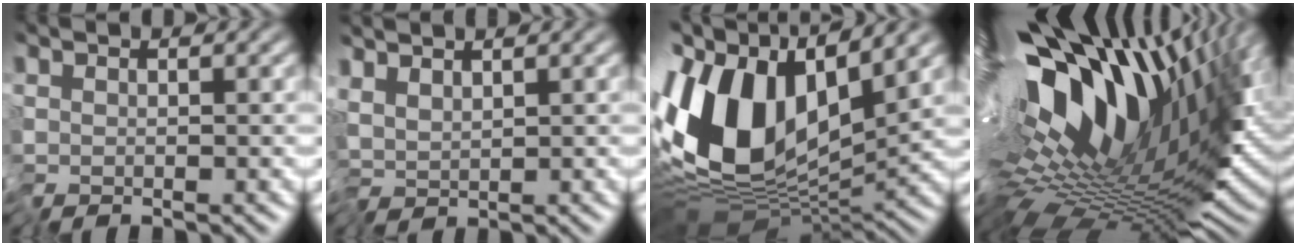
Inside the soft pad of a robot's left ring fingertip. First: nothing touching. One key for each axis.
{"total": 2.1, "fx": 0.6, "fy": 0.9, "fz": 1.8, "tx": -0.029, "ty": 0.003, "tz": 0.008}
{"total": 11.9, "fx": 1.3, "fy": 6.0, "fz": 10.2, "tx": -0.207, "ty": -0.001, "tz": 0.016}
{"total": 17.8, "fx": 5.7, "fy": 6.9, "fz": 15.4, "tx": -0.242, "ty": 0.005, "tz": 0.102}